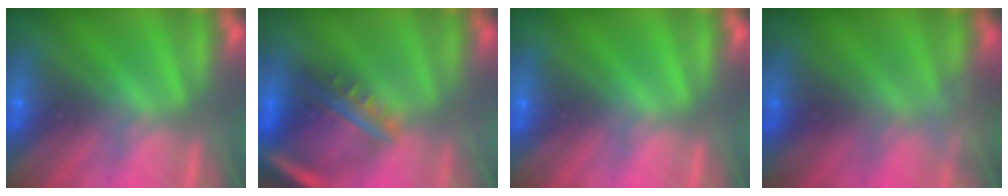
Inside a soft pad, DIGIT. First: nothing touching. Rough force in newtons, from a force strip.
{"total": 9.4}
{"total": 0.0}
{"total": 2.3}